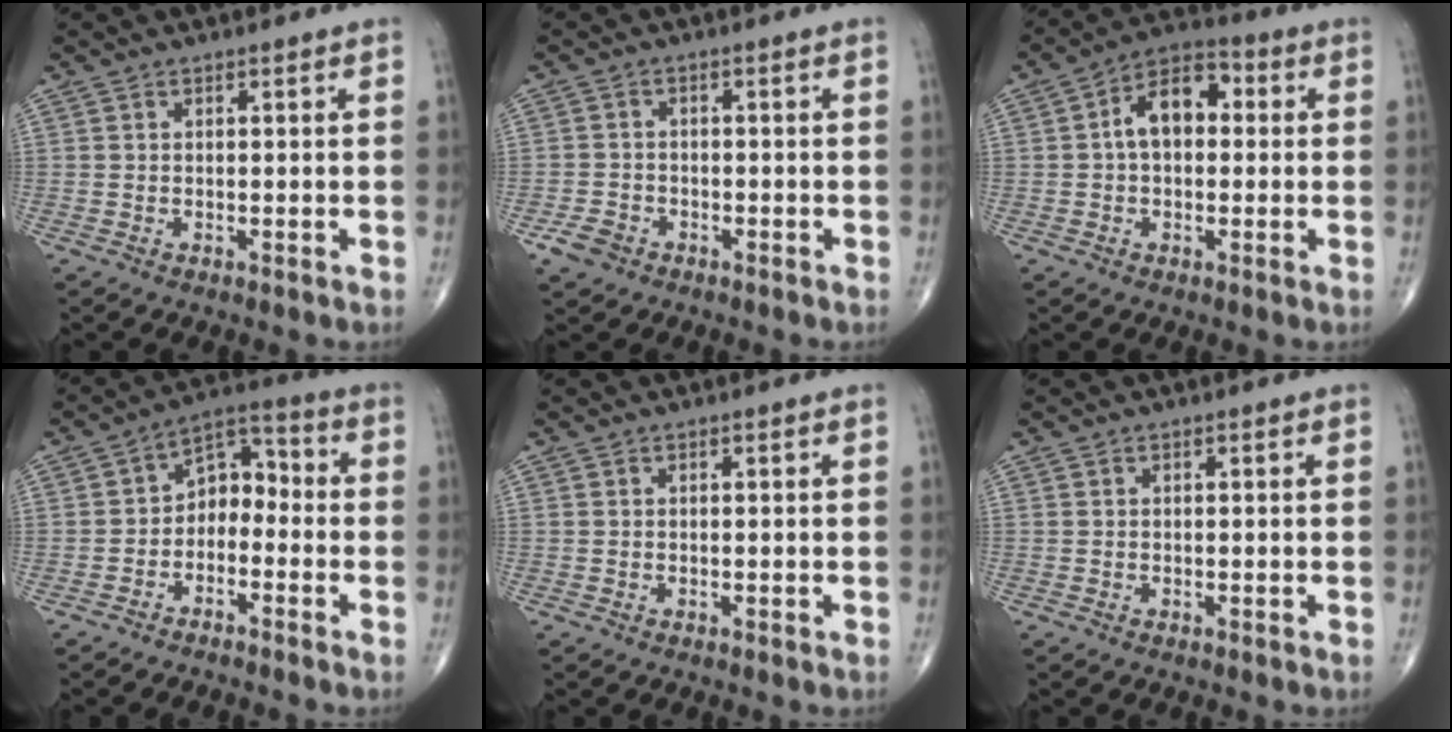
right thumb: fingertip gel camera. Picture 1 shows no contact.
{"total": 3.6, "force": [-2.1, 2.6, 1.3], "torque": [-0.021, 0.012, -0.035]}
{"total": 10.0, "force": [1.0, 6.3, 7.7], "torque": [-0.112, 0.031, 0.005]}
{"total": 7.4, "force": [-2.2, 5.2, 4.8], "torque": [-0.048, 0.049, -0.053]}
{"total": 0.0}
{"total": 0.0}